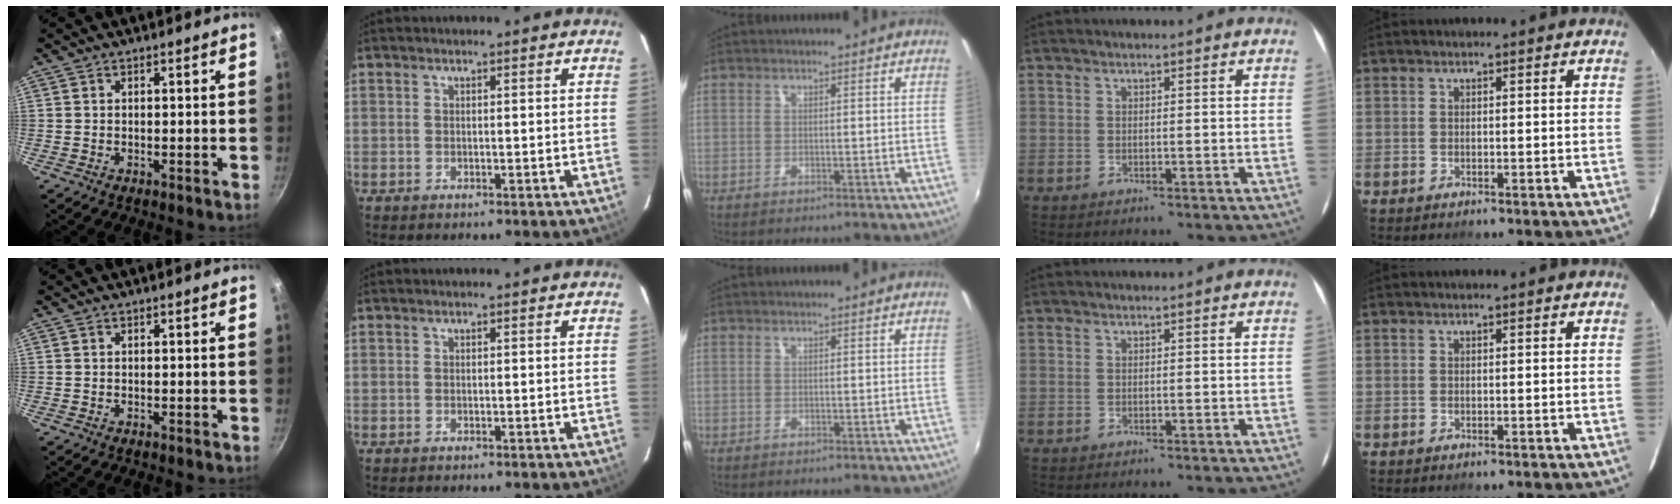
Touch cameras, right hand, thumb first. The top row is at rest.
{}